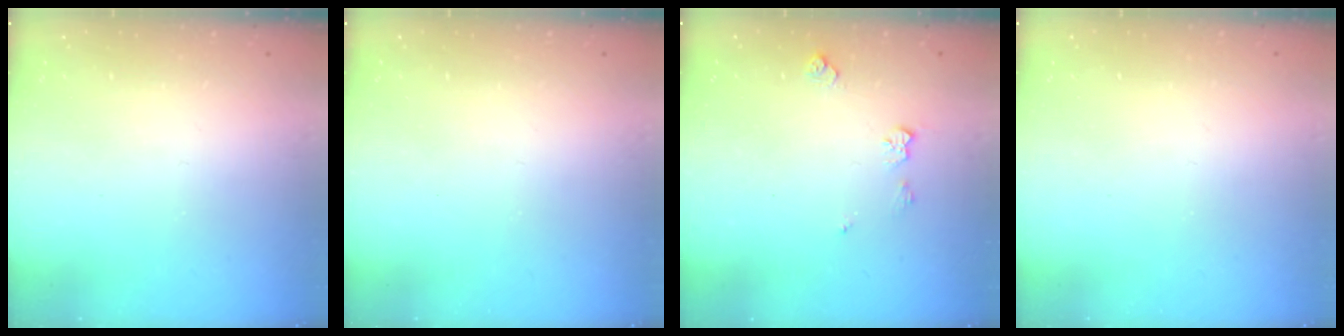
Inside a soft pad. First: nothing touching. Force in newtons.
{"total": 0.0}
{"total": 5.9, "press": 5.9, "slide": 0.8}
{"total": 0.0}